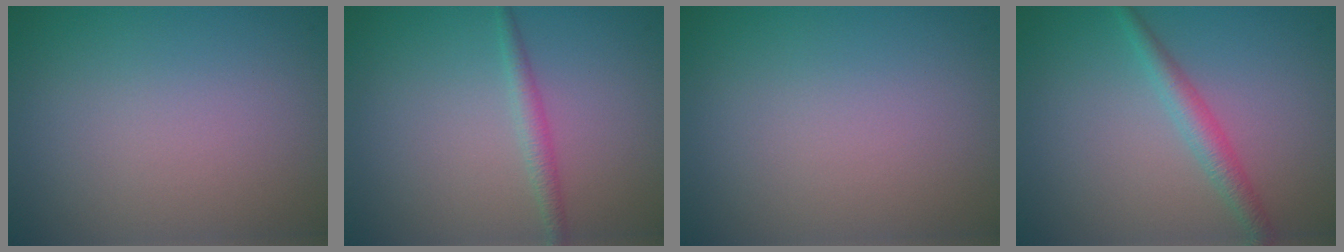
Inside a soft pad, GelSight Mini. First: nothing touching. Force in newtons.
{"total": 1.4, "press": 1.4, "slide": 0.1}
{"total": 0.0}
{"total": 2.0, "press": 2.0, "slide": 0.0}